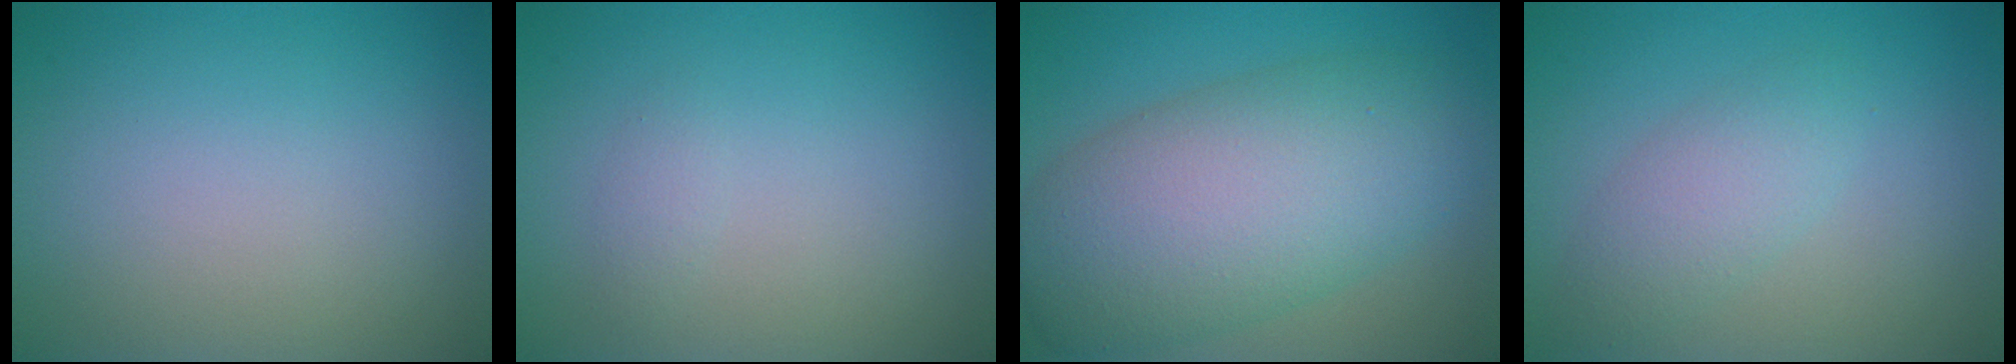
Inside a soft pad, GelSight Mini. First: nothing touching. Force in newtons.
{"total": 0.8, "press": 0.8, "slide": 0.1}
{"total": 10.5, "press": 10.5, "slide": 0.2}
{"total": 2.8, "press": 2.8, "slide": 0.2}